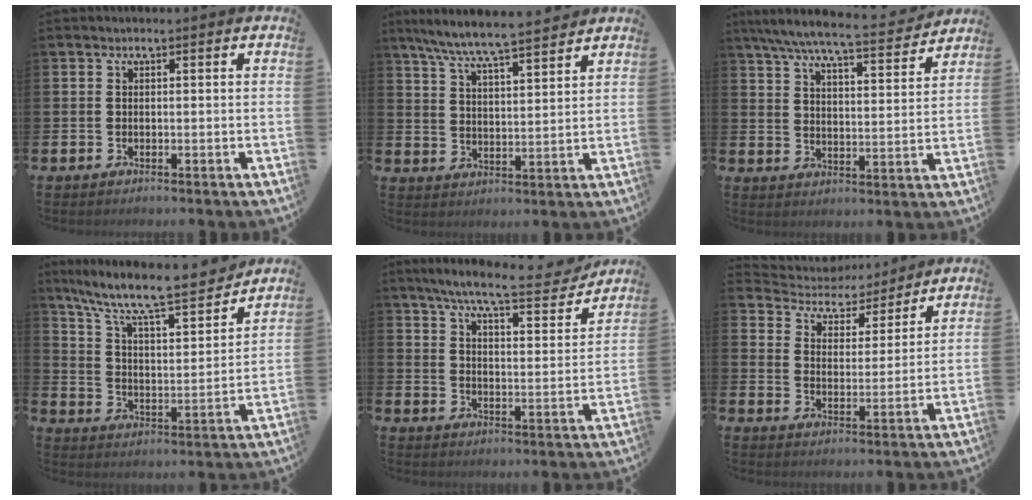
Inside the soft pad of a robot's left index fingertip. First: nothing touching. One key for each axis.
{"total": 7.4, "fx": 7.0, "fy": 0.1, "fz": 2.2, "tx": -0.069, "ty": -0.042, "tz": 0.124}
{"total": 7.7, "fx": 7.0, "fy": 0.7, "fz": 3.0, "tx": -0.077, "ty": -0.046, "tz": 0.120}
{"total": 9.8, "fx": 8.8, "fy": 1.4, "fz": 4.2, "tx": -0.112, "ty": -0.063, "tz": 0.145}
{"total": 8.5, "fx": 7.6, "fy": 0.6, "fz": 3.7, "tx": -0.092, "ty": -0.045, "tz": 0.129}
{"total": 4.4, "fx": 4.1, "fy": 1.7, "fz": -0.2, "tx": -0.029, "ty": -0.039, "tz": 0.066}